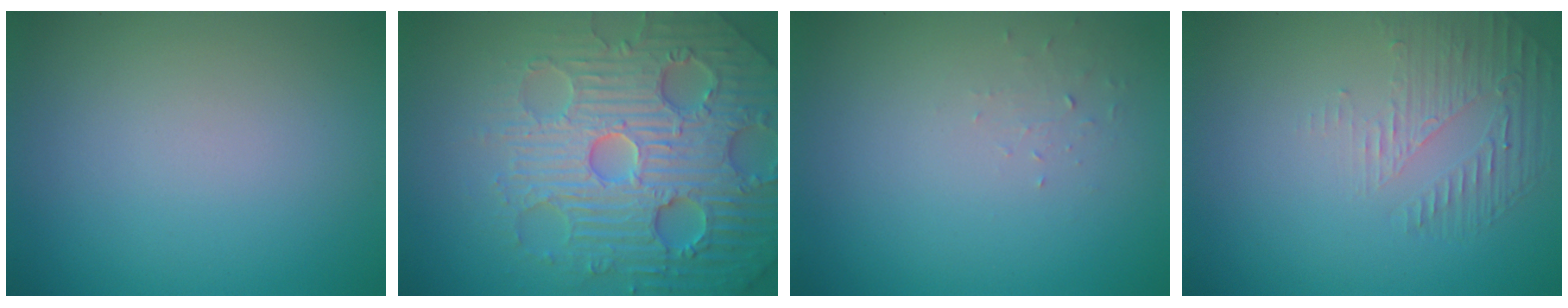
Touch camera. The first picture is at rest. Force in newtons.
{"total": 7.9, "press": 7.7, "slide": 1.6}
{"total": 0.6, "press": 0.3, "slide": 0.6}
{"total": 1.7, "press": 0.8, "slide": 1.5}